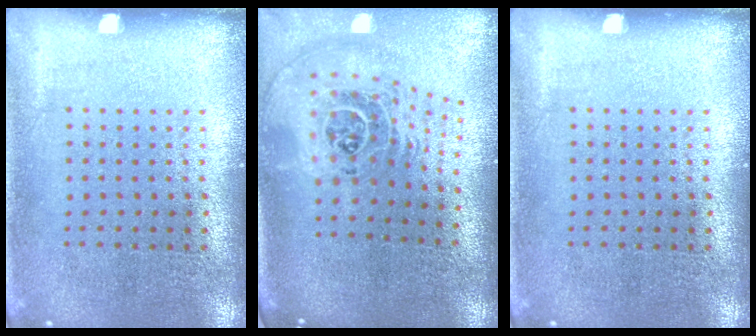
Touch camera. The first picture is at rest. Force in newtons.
{"total": 2.5, "press": 1.8, "slide": 1.8}
{"total": 0.0}